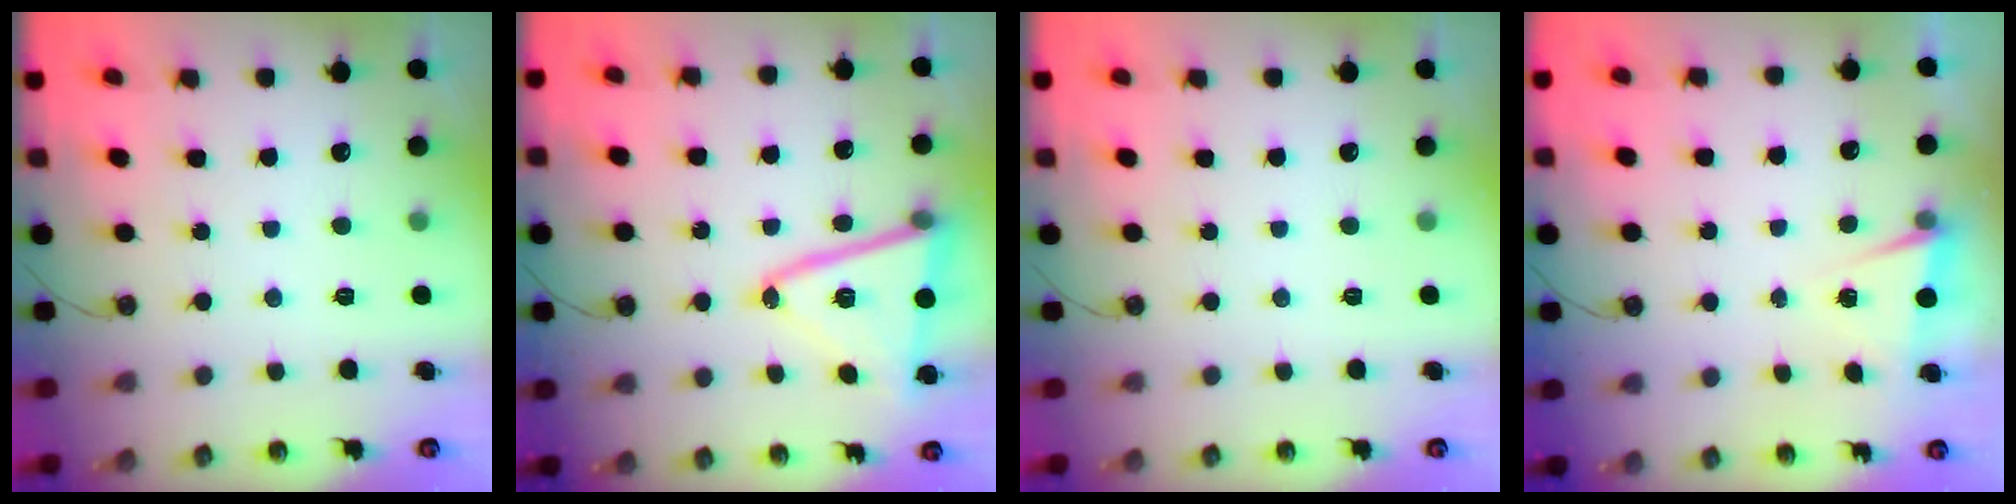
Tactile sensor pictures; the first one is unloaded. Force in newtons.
{"total": 15.9, "press": 15.6, "slide": 2.9}
{"total": 0.0}
{"total": 2.3, "press": 2.0, "slide": 1.1}